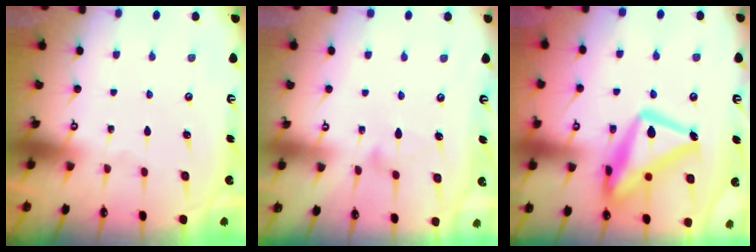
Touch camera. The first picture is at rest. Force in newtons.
{"total": 7.8, "press": 7.8, "slide": 0.3}
{"total": 20.5, "press": 20.4, "slide": 1.5}